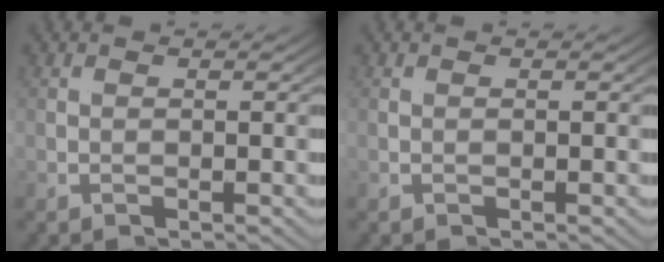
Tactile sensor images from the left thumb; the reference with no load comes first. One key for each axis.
{"total": 0.0}